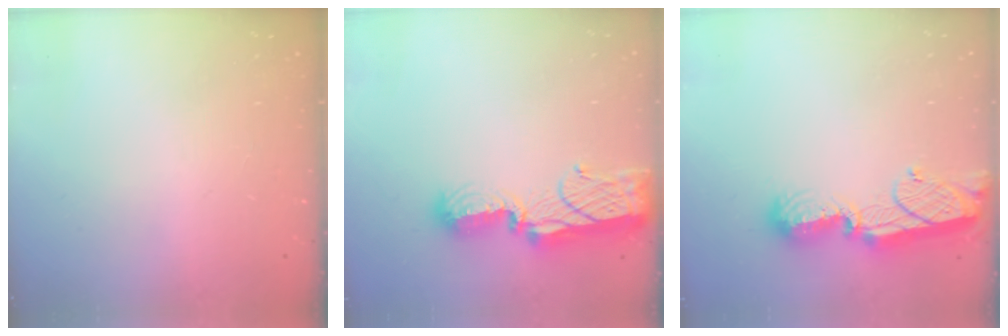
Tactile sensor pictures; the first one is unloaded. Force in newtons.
{"total": 14.1, "press": 14.1, "slide": 0.7}
{"total": 12.7, "press": 12.7, "slide": 1.0}